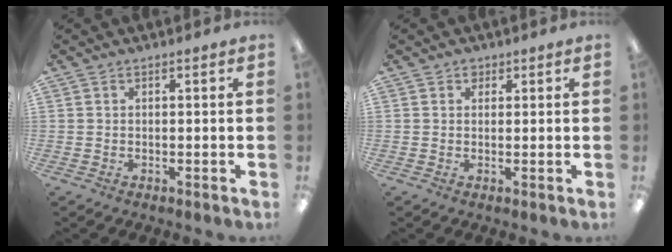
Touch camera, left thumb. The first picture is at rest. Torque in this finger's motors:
{"motor_torque": [0.04, -0.05, 0.40, -0.14, 0.00]}